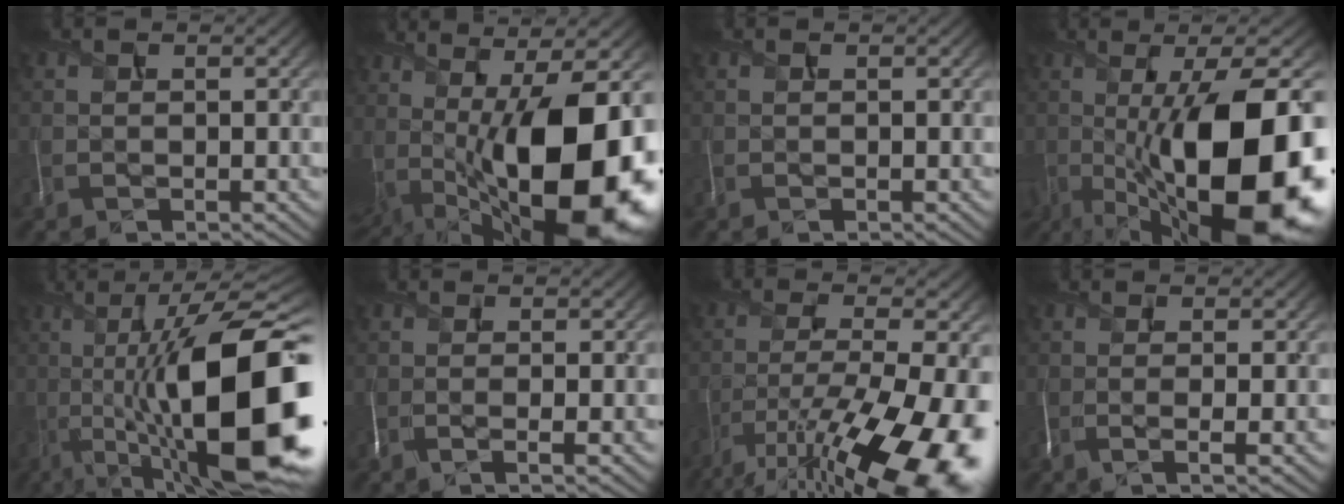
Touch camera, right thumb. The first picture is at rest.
{"total": 19.7, "force": [-1.8, 9.9, 17.0], "torque": [-0.269, -0.028, -0.016]}
{"total": 0.0}
{"total": 19.6, "force": [-3.7, 7.5, 17.7], "torque": [-0.278, -0.004, -0.059]}
{"total": 20.1, "force": [-3.0, 6.6, 18.7], "torque": [-0.290, 0.000, -0.047]}
{"total": 2.2, "force": [-0.4, 0.5, 2.1], "torque": [-0.040, -0.002, -0.011]}
{"total": 16.9, "force": [-9.9, 5.1, 12.7], "torque": [-0.225, -0.030, -0.157]}
{"total": 2.6, "force": [-0.5, 0.6, 2.5], "torque": [-0.045, -0.003, -0.012]}